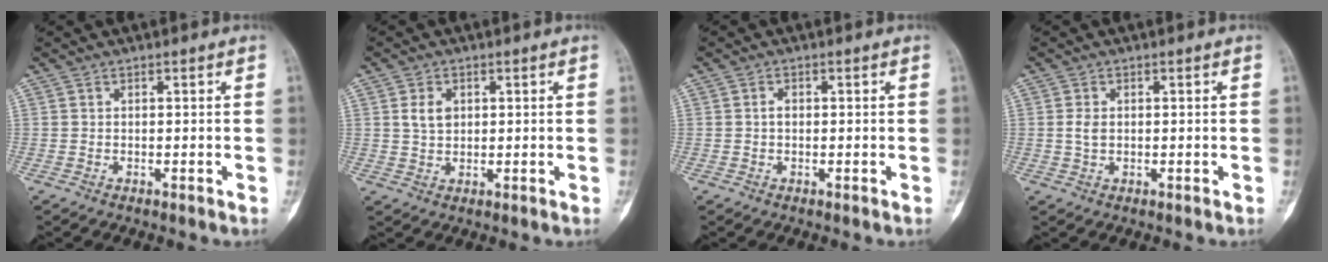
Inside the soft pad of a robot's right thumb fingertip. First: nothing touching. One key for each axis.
{"total": 3.6, "fx": 1.0, "fy": 2.6, "fz": 2.3, "tx": -0.032, "ty": -0.002, "tz": 0.020}
{"total": 1.1, "fx": 0.0, "fy": 0.8, "fz": 0.8, "tx": -0.011, "ty": 0.003, "tz": -0.003}
{"total": 2.1, "fx": 0.1, "fy": 1.4, "fz": 1.6, "tx": -0.031, "ty": 0.001, "tz": 0.003}